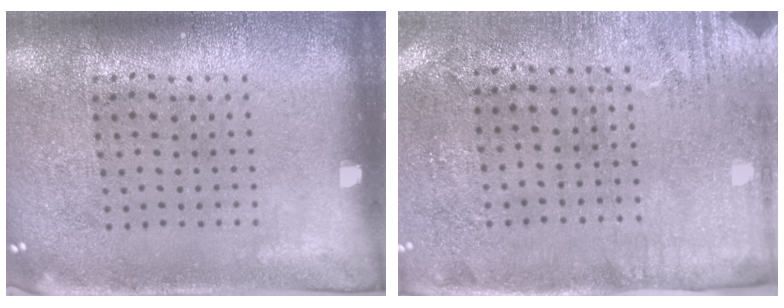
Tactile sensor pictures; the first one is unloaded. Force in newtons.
{"total": 3.0, "press": 2.4, "slide": 1.8}